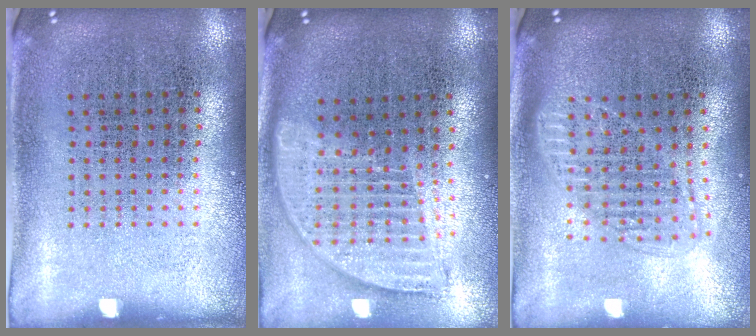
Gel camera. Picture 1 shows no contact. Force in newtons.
{"total": 1.8, "press": 1.5, "slide": 0.9}
{"total": 1.6, "press": 1.3, "slide": 0.8}